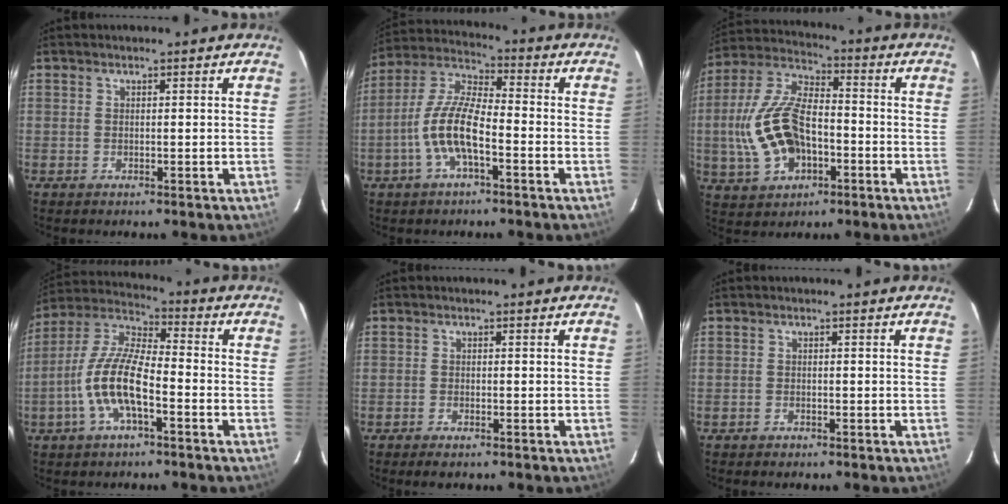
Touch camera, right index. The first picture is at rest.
{"total": 10.8, "force": [-3.9, 3.3, 9.6], "torque": [-0.207, 0.006, -0.076]}
{"total": 15.8, "force": [-3.4, 8.7, 12.7], "torque": [-0.285, 0.010, -0.055]}
{"total": 12.3, "force": [-4.5, 3.8, 10.8], "torque": [-0.229, 0.004, -0.088]}
{"total": 1.7, "force": [-1.4, 0.4, 0.9], "torque": [-0.027, -0.003, -0.028]}
{"total": 0.9, "force": [-0.8, 0.4, 0.0], "torque": [-0.004, 0.003, -0.014]}